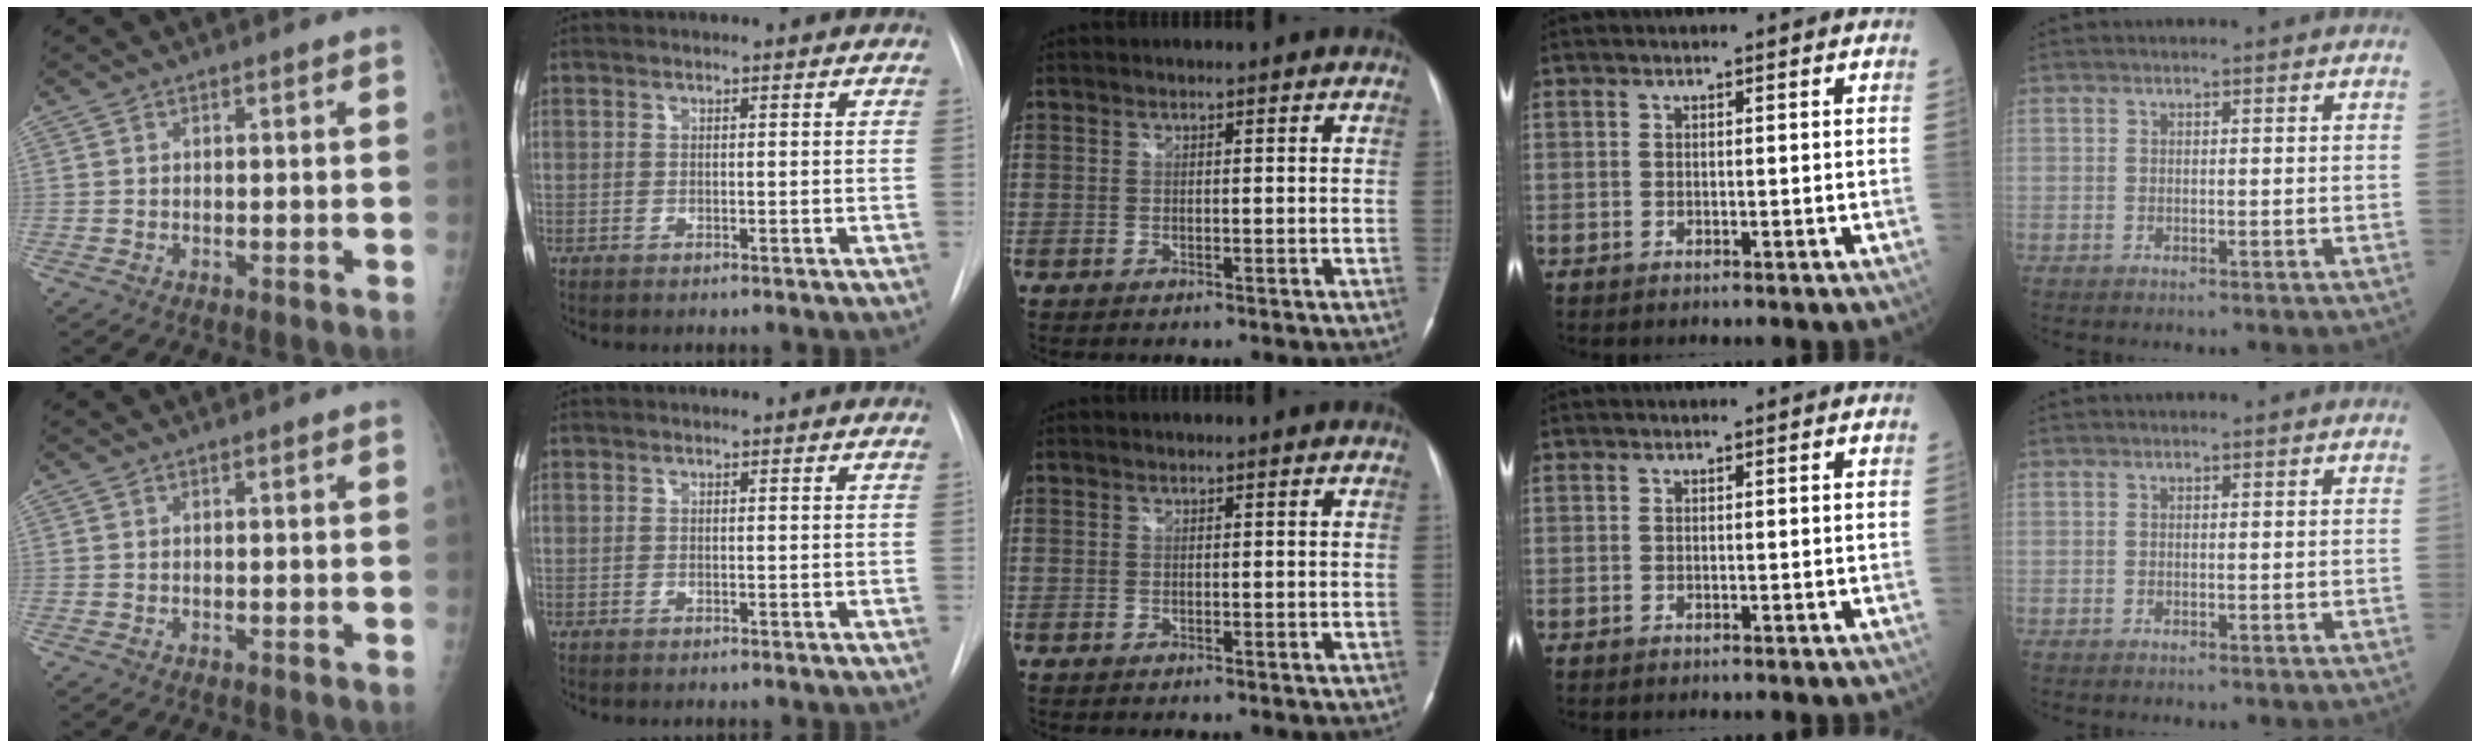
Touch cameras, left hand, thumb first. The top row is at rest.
{}